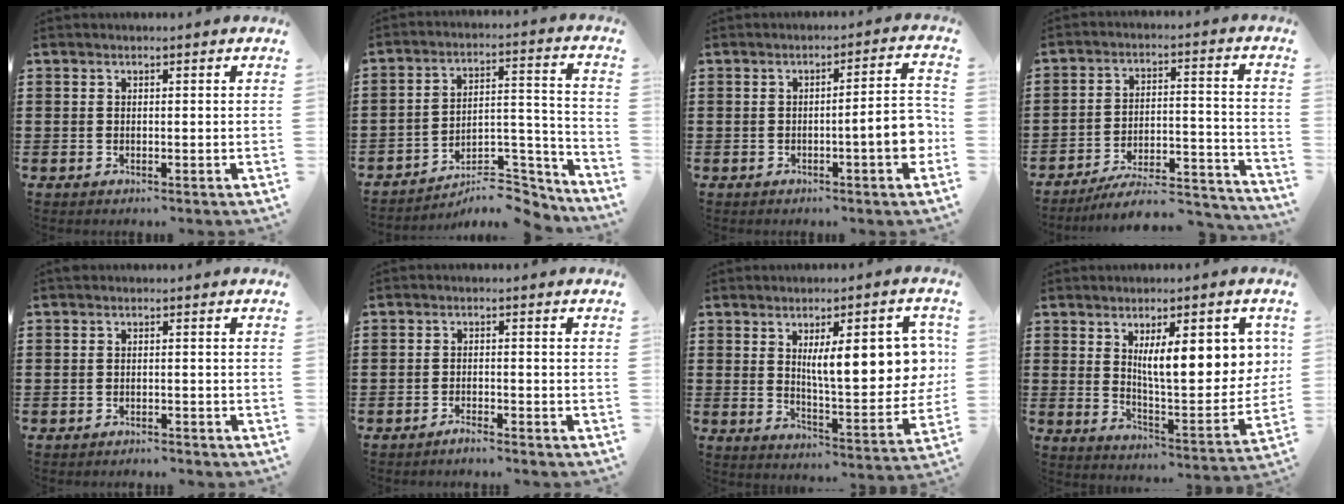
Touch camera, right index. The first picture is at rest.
{"total": 8.0, "force": [-6.9, 2.4, 3.3], "torque": [-0.044, 0.021, -0.131]}
{"total": 6.7, "force": [-1.6, 0.7, 6.4], "torque": [-0.090, -0.008, -0.030]}
{"total": 7.9, "force": [-7.0, 1.3, 3.3], "torque": [-0.047, 0.010, -0.135]}
{"total": 1.1, "force": [-1.1, 0.2, 0.0], "torque": [-0.005, 0.003, -0.025]}
{"total": 1.6, "force": [-1.6, 0.0, 0.4], "torque": [-0.009, 0.002, -0.031]}
{"total": 12.1, "force": [2.9, 3.8, 11.1], "torque": [-0.168, -0.002, 0.042]}
{"total": 10.6, "force": [3.8, 3.3, 9.4], "torque": [-0.152, -0.008, 0.058]}